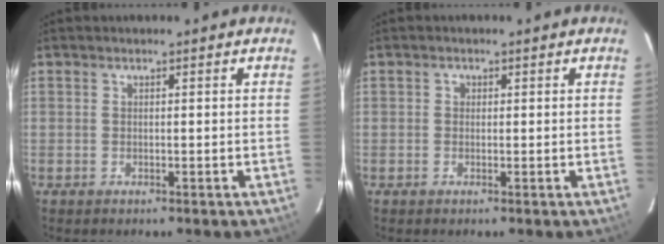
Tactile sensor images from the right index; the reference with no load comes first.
{"total": 1.0, "force": [0.0, 1.0, 0.2], "torque": [0.000, 0.003, -0.003]}